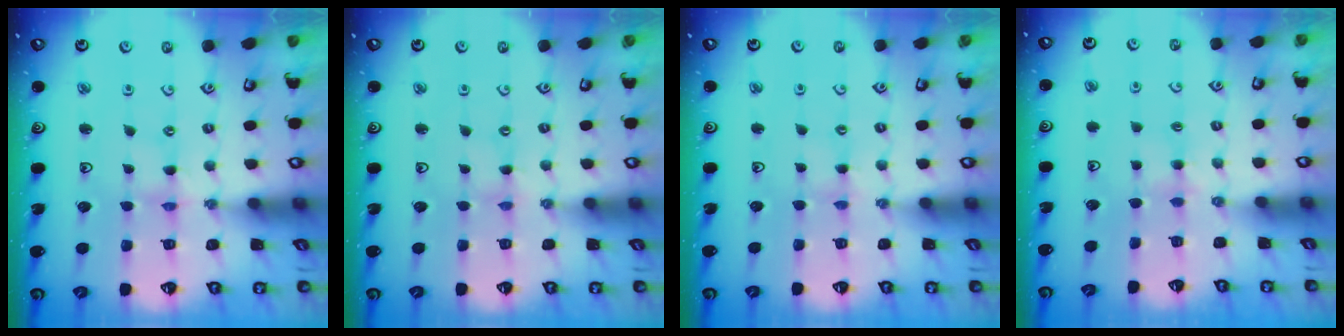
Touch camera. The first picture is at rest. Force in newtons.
{"total": 0.0}
{"total": 2.3, "press": 2.3, "slide": 0.4}
{"total": 3.9, "press": 3.9, "slide": 0.4}